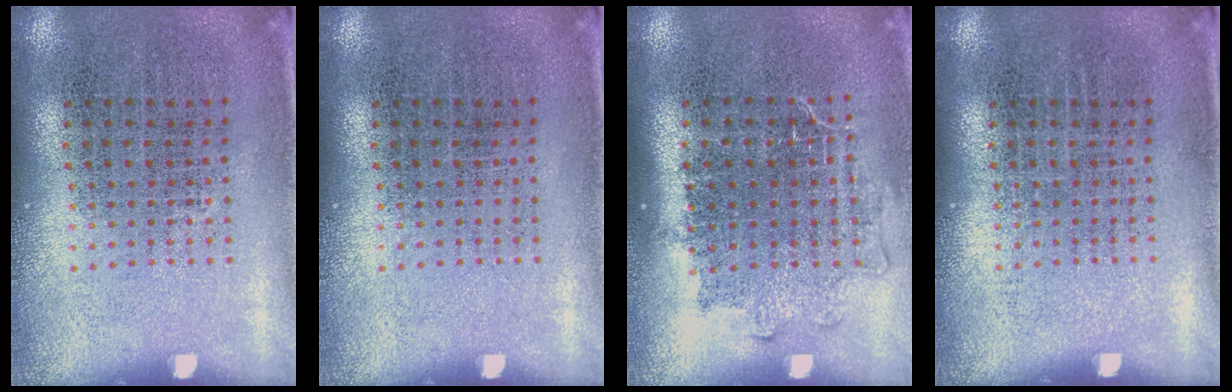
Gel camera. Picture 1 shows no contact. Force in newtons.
{"total": 0.0}
{"total": 1.2, "press": 1.1, "slide": 0.6}
{"total": 0.0}